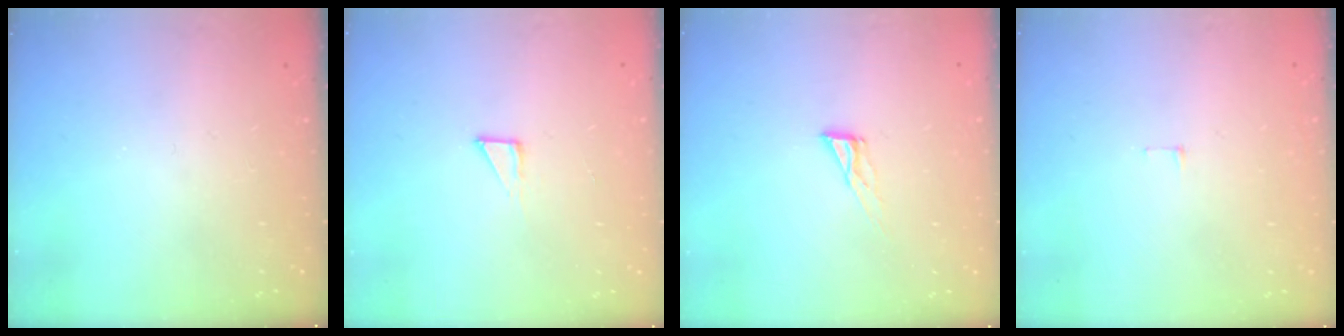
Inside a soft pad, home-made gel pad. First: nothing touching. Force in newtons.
{"total": 4.1, "press": 4.1, "slide": 0.3}
{"total": 6.5, "press": 6.5, "slide": 0.4}
{"total": 3.8, "press": 3.8, "slide": 0.3}